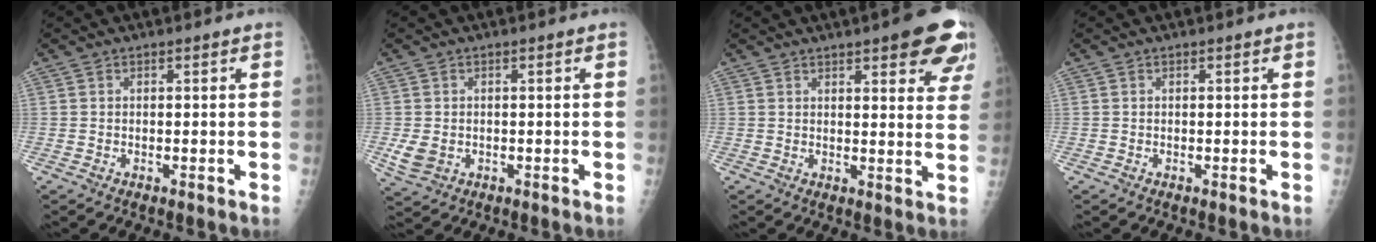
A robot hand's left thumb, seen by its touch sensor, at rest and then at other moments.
{"total": 3.9, "force": [-0.8, 3.0, 2.3], "torque": [-0.042, -0.005, -0.004]}
{"total": 12.7, "force": [7.4, 3.8, 9.6], "torque": [-0.083, -0.028, 0.083]}
{"total": 0.0}